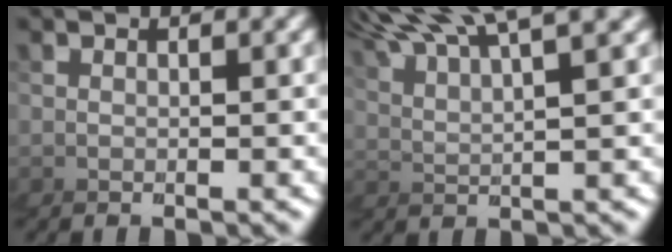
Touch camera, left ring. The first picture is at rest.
{"total": 5.1, "force": [4.9, 0.7, 0.9], "torque": [-0.059, 0.032, 0.066]}